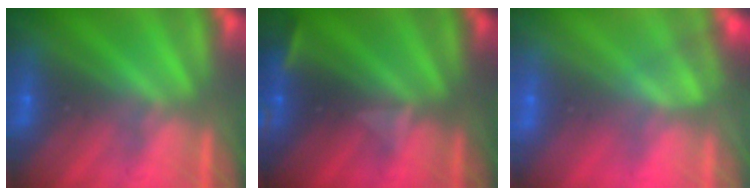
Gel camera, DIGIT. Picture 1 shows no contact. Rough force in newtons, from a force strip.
{"total": 3.4}
{"total": 3.8}